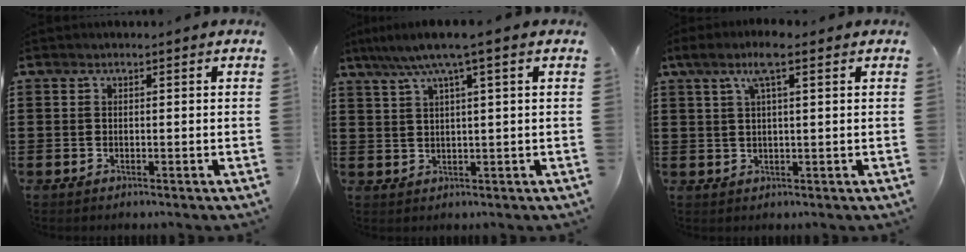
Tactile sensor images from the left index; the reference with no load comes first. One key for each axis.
{"total": 5.4, "fx": 3.0, "fy": -0.2, "fz": 4.6, "tx": -0.095, "ty": 0.000, "tz": 0.049}
{"total": 5.0, "fx": 2.5, "fy": 0.8, "fz": 4.3, "tx": -0.090, "ty": 0.007, "tz": 0.042}